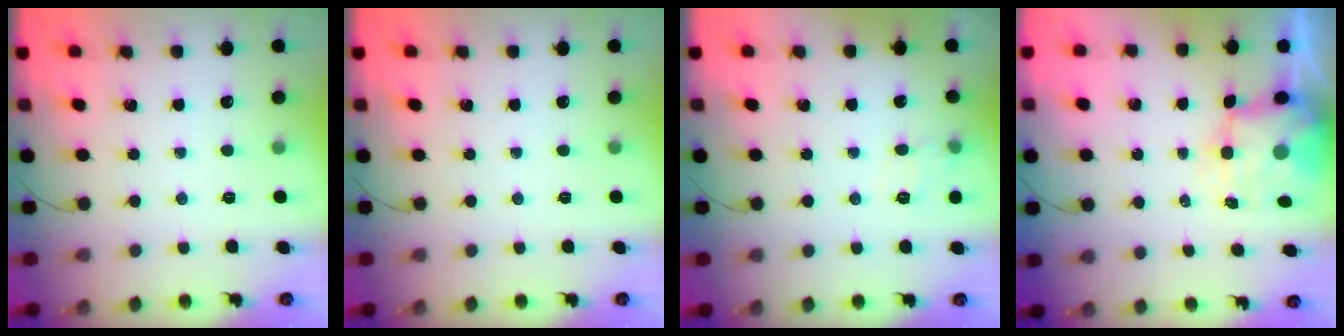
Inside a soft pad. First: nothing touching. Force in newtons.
{"total": 0.0}
{"total": 5.2, "press": 4.8, "slide": 1.8}
{"total": 5.5, "press": 5.2, "slide": 1.9}